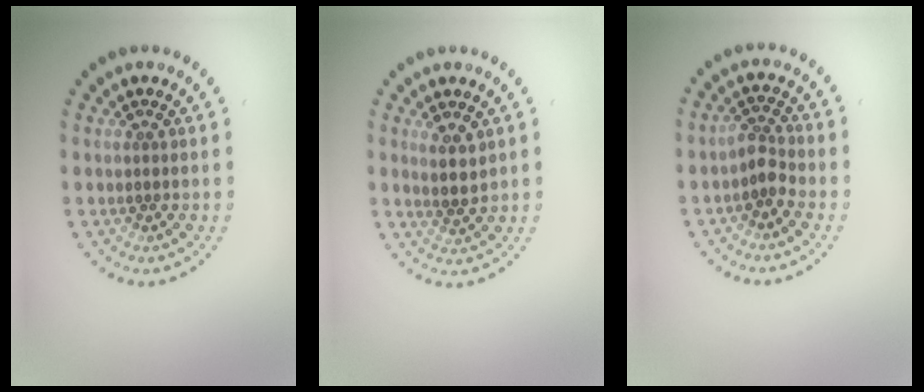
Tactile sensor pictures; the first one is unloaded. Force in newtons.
{"total": 2.0, "press": 1.7, "slide": 1.1}
{"total": 1.9, "press": 1.5, "slide": 1.2}